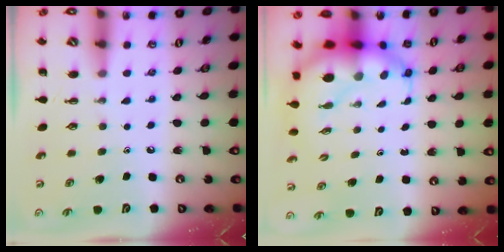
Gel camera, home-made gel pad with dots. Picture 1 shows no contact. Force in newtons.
{"total": 8.2, "press": 7.9, "slide": 2.3}